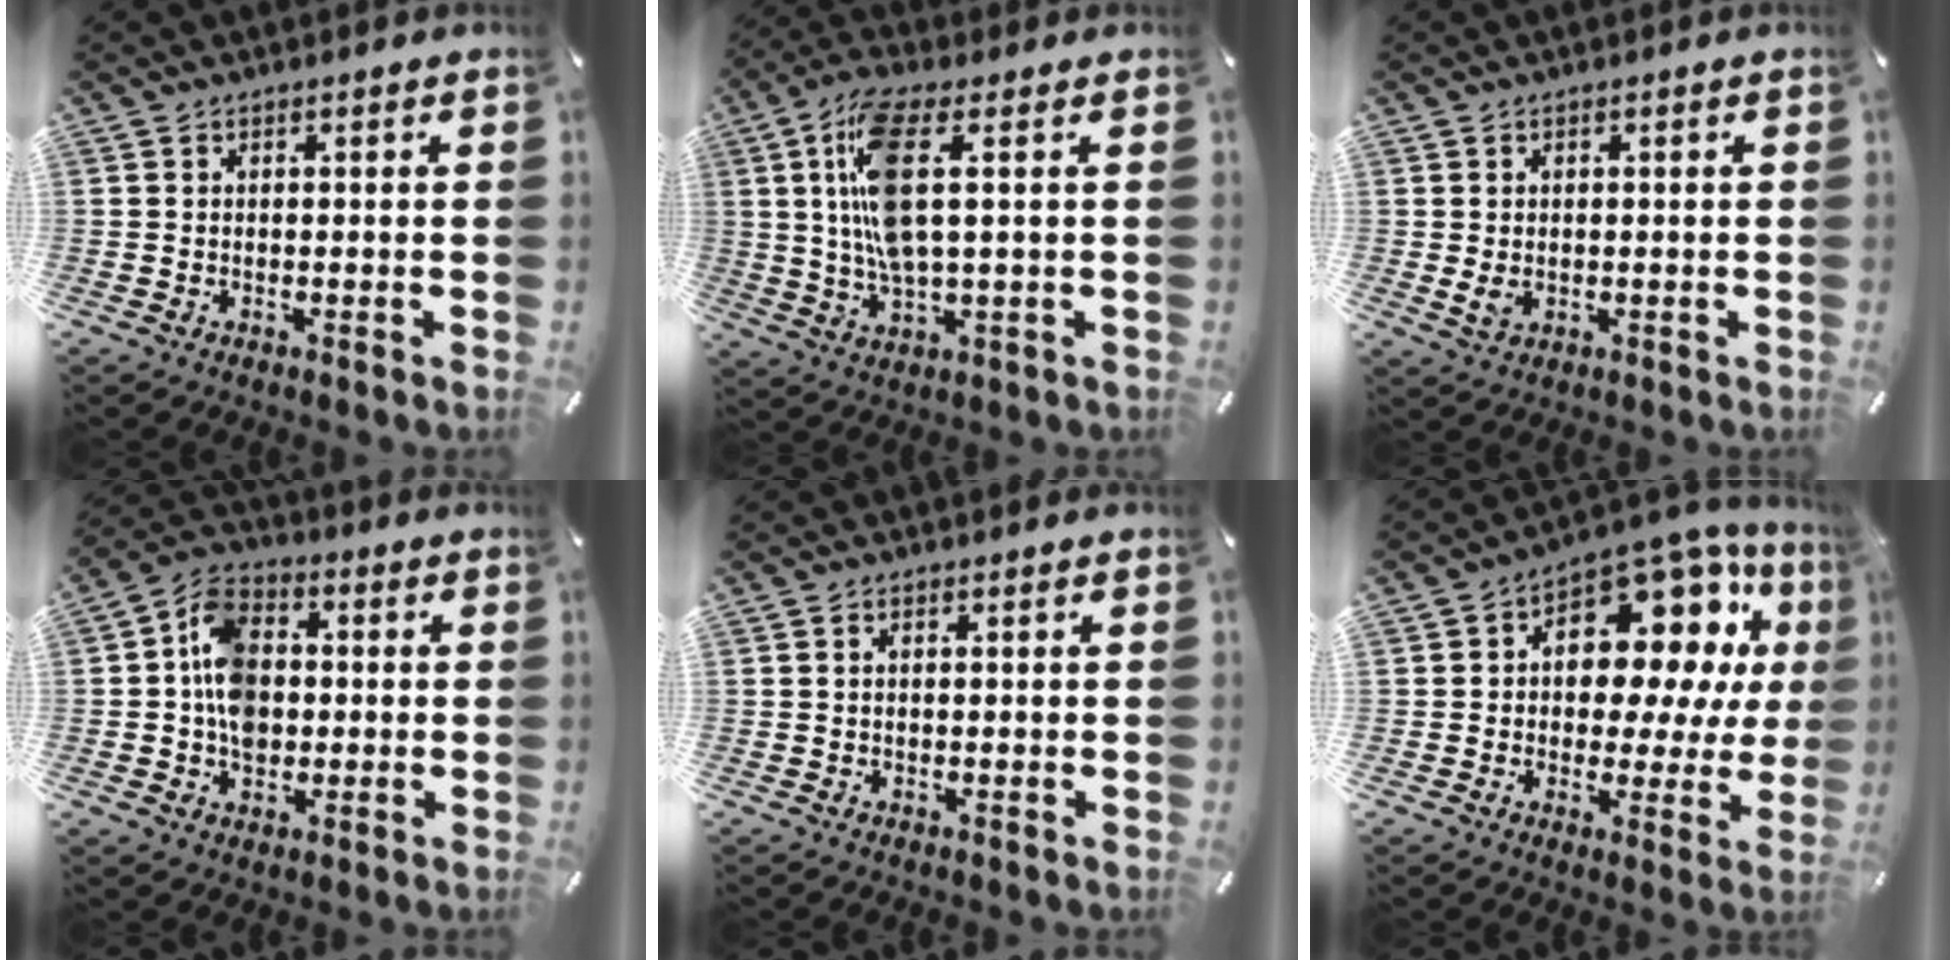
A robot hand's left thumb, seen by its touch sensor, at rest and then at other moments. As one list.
[{"total": 12.2, "force": [2.4, 4.1, 11.3], "torque": [-0.245, -0.007, 0.038]}, {"total": 2.6, "force": [-0.2, 2.0, 1.6], "torque": [-0.028, -0.002, -0.006]}, {"total": 10.5, "force": [-0.7, 8.2, 6.5], "torque": [-0.125, 0.020, -0.011]}, {"total": 0.8, "force": [0.1, 0.4, 0.6], "torque": [-0.012, 0.004, -0.001]}, {"total": 13.8, "force": [5.7, 8.9, 8.9], "torque": [-0.128, -0.054, 0.102]}]